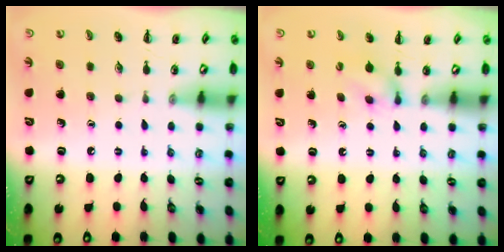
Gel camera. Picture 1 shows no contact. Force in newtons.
{"total": 4.7, "press": 4.5, "slide": 1.5}